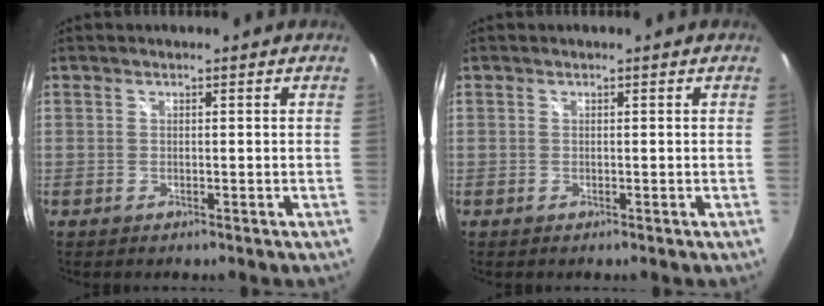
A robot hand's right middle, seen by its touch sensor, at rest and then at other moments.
{"total": 0.0}